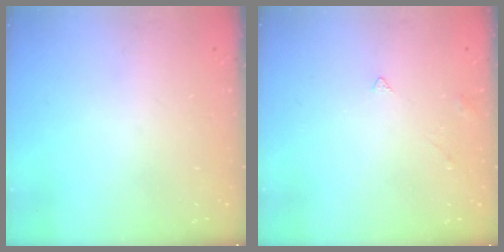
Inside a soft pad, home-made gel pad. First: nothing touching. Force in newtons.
{"total": 2.1, "press": 2.1, "slide": 0.4}